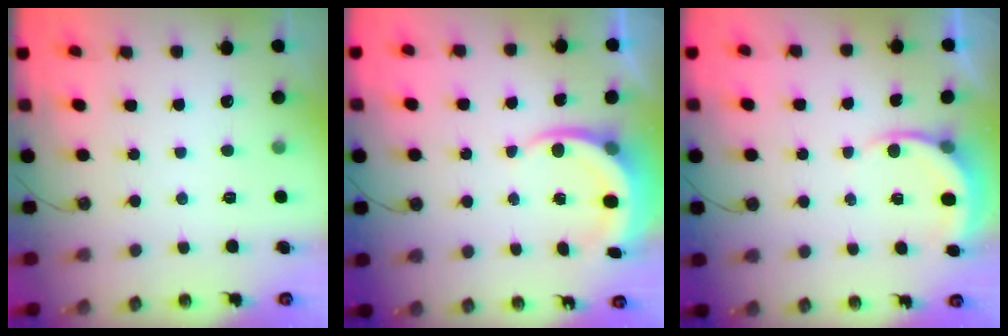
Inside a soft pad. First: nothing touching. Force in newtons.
{"total": 6.2, "press": 6.1, "slide": 1.3}
{"total": 5.5, "press": 5.5, "slide": 0.2}